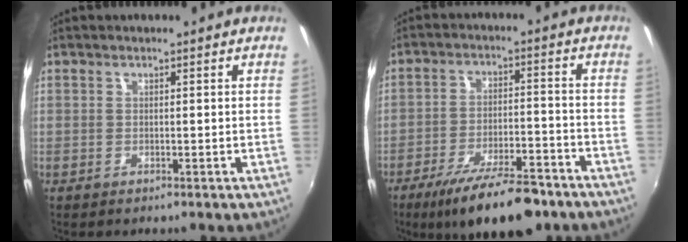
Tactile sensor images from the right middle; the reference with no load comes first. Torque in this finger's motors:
{"motor_torque": [1.10, -1.04, 0.31, 0.21]}